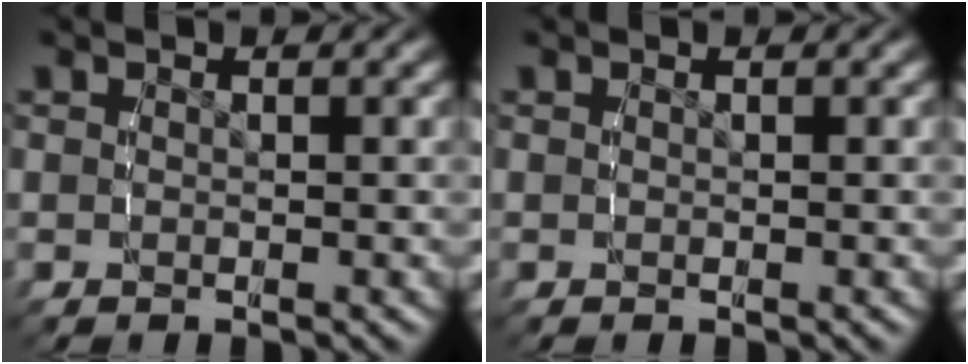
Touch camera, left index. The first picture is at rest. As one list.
[{"total": 0.0}]